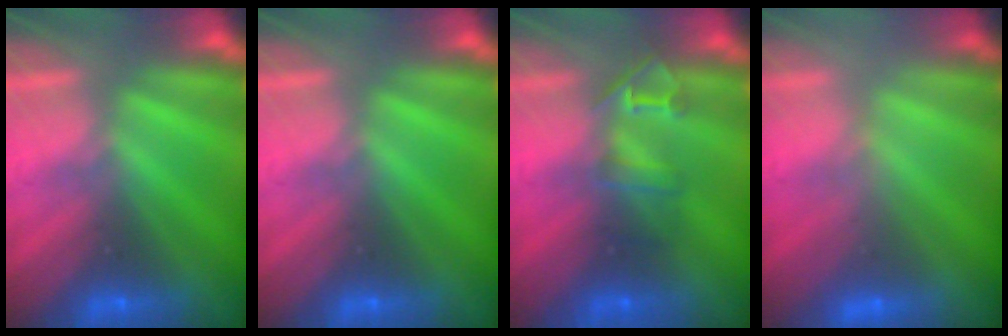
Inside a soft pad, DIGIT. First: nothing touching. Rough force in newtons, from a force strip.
{"total": 0.0}
{"total": 2.4}
{"total": 2.9}